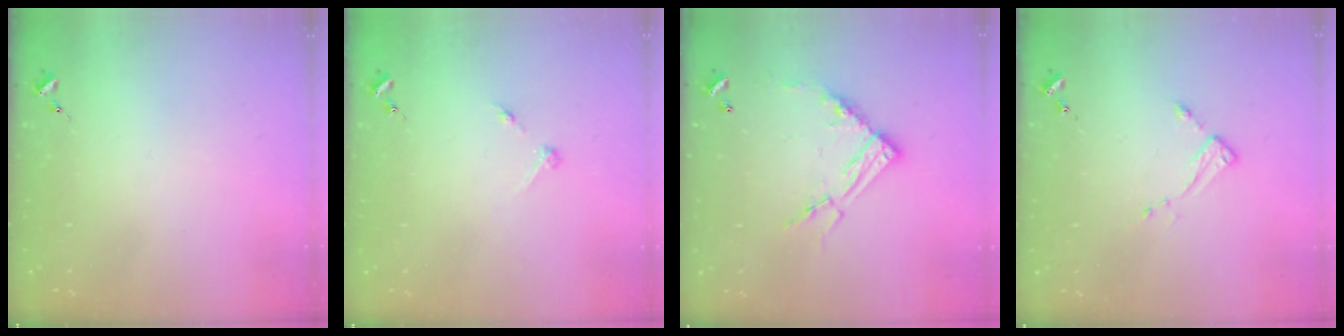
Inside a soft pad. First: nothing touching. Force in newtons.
{"total": 2.8, "press": 2.8, "slide": 0.3}
{"total": 13.1, "press": 13.0, "slide": 1.2}
{"total": 2.6, "press": 2.6, "slide": 0.4}